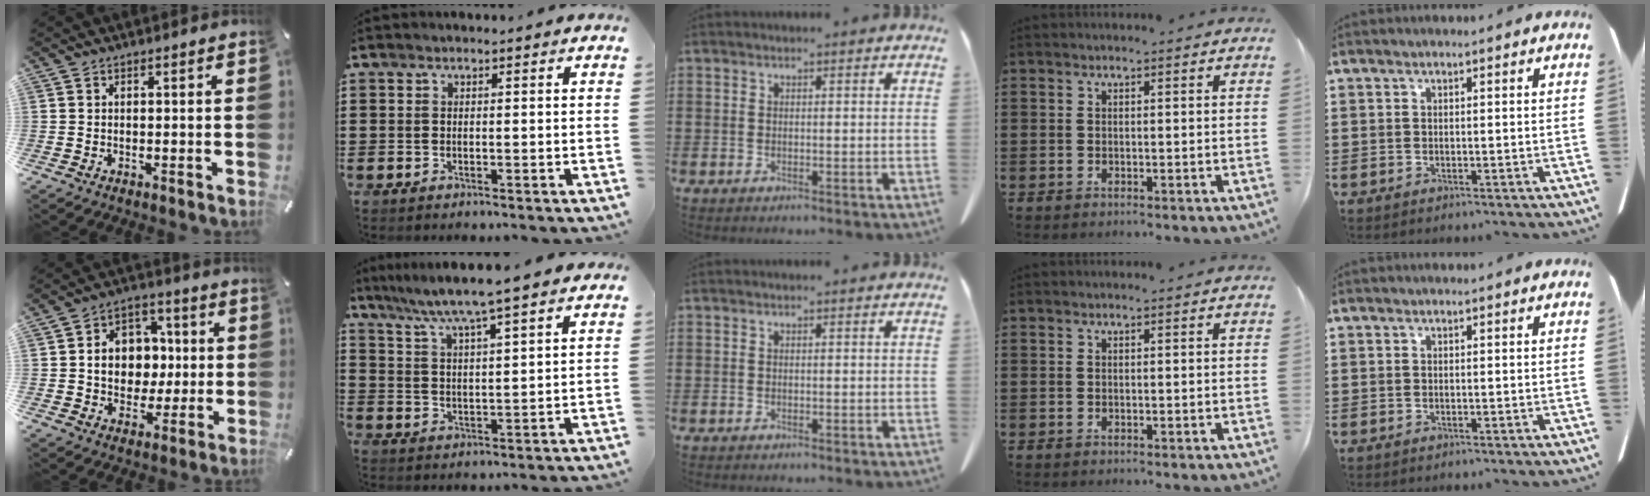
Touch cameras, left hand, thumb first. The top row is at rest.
{"thumb": {"total": 10.7, "force": [-0.1, 9.3, 5.3], "torque": [-0.082, 0.019, 0.006]}, "index": {"total": 5.8, "force": [5.0, -0.9, 2.9], "torque": [-0.076, -0.030, 0.080]}}